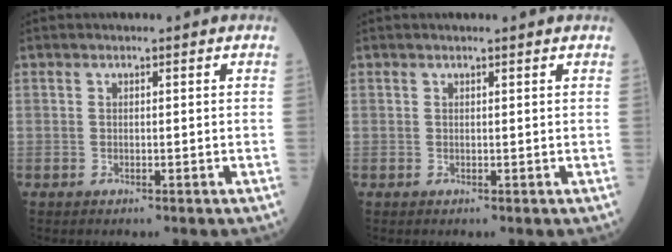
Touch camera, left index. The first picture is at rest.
{"total": 0.6, "force": [0.5, -0.1, 0.2], "torque": [-0.010, -0.004, 0.006]}